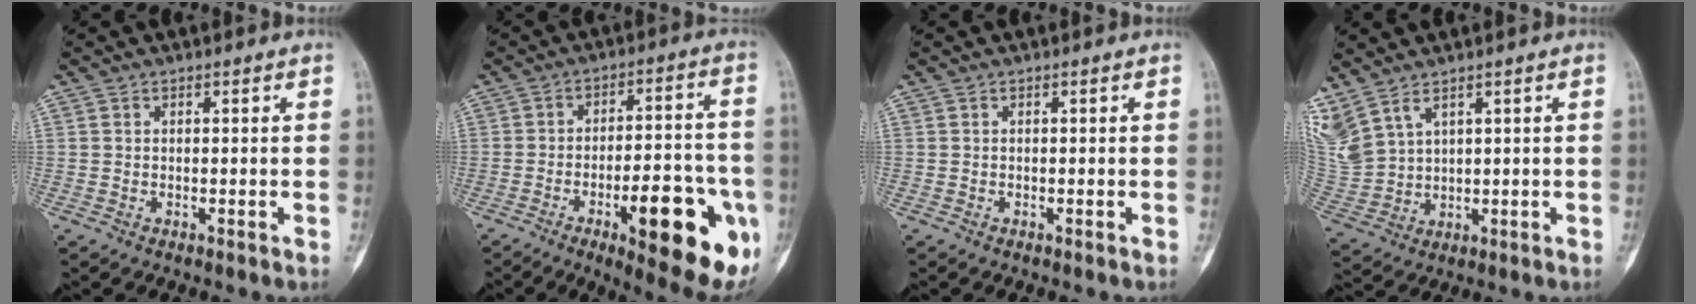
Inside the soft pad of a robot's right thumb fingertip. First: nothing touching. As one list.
[{"total": 20.4, "force": [-7.7, 6.4, 17.8], "torque": [-0.188, 0.020, -0.094]}, {"total": 0.0}, {"total": 11.2, "force": [6.8, 5.8, 6.7], "torque": [-0.172, -0.018, 0.160]}]